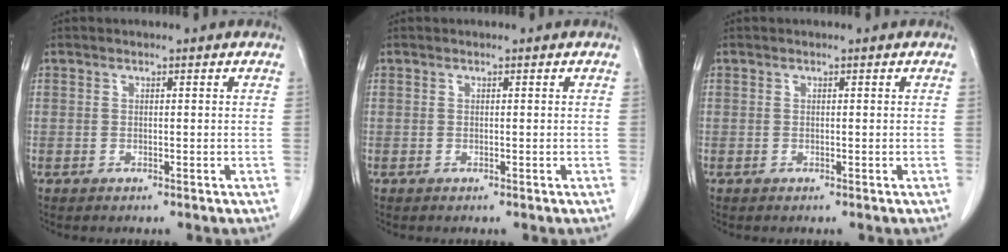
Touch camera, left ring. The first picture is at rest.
{"total": 0.0}
{"total": 0.0}